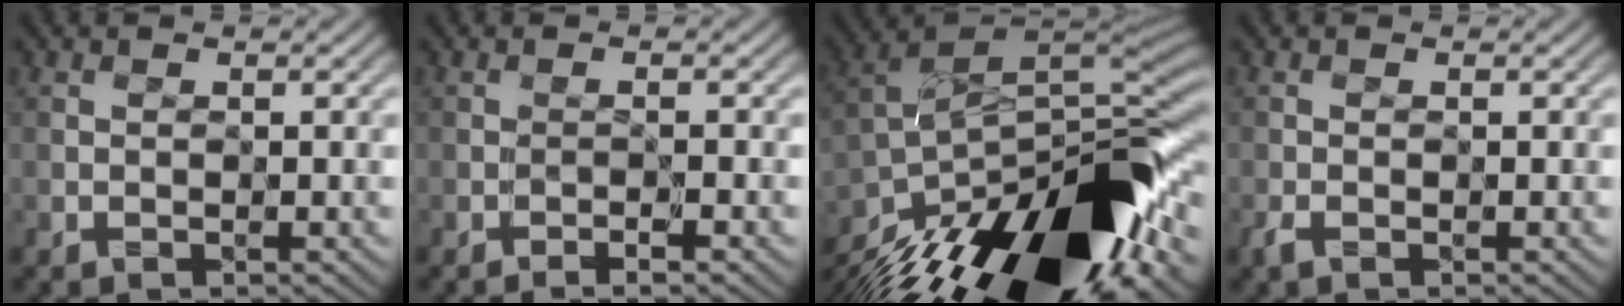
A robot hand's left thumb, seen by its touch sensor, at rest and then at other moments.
{"total": 1.5, "force": [-1.0, -0.1, 1.1], "torque": [-0.021, 0.006, -0.018]}
{"total": 18.3, "force": [-10.5, 6.6, 13.5], "torque": [-0.240, -0.008, -0.180]}
{"total": 1.3, "force": [-0.8, 0.6, 0.9], "torque": [-0.027, -0.001, -0.019]}